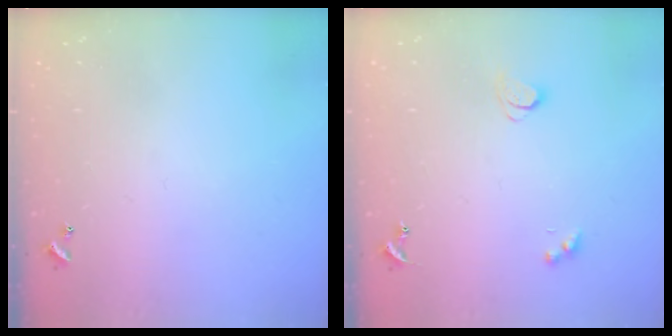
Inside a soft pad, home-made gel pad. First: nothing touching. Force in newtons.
{"total": 1.7, "press": 1.7, "slide": 0.3}